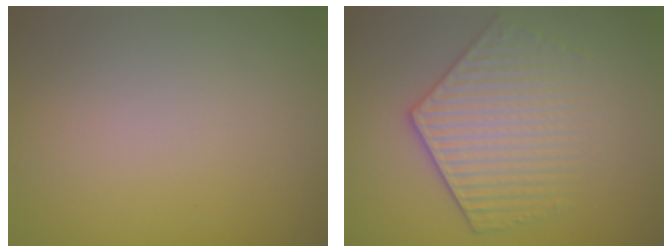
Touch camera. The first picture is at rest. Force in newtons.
{"total": 4.4, "press": 3.7, "slide": 2.4}